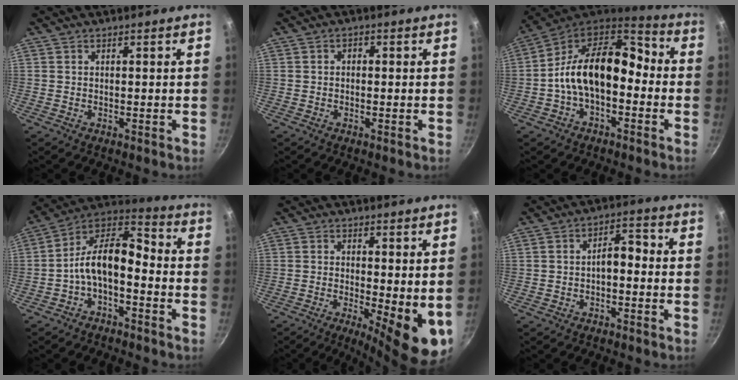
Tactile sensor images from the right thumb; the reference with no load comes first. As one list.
[{"total": 1.2, "force": [-0.1, 1.0, 0.7], "torque": [-0.010, 0.007, -0.003]}, {"total": 16.9, "force": [-2.3, 10.4, 13.1], "torque": [-0.200, 0.058, -0.056]}, {"total": 12.0, "force": [-3.7, 6.0, 9.7], "torque": [-0.174, 0.062, -0.081]}, {"total": 10.3, "force": [-1.2, 3.2, 9.7], "torque": [-0.115, -0.014, -0.009]}, {"total": 4.6, "force": [-1.3, 2.4, 3.7], "torque": [-0.044, 0.032, -0.022]}]